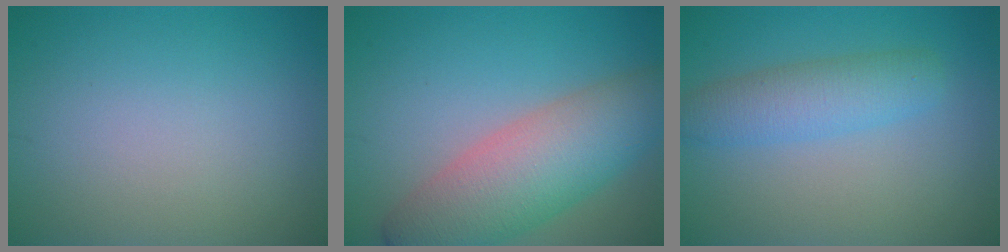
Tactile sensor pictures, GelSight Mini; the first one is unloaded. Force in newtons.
{"total": 8.3, "press": 8.3, "slide": 0.2}
{"total": 3.8, "press": 3.8, "slide": 0.2}